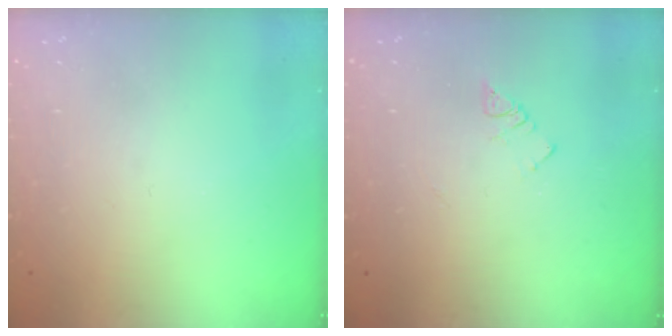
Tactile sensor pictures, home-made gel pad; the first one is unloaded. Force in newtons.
{"total": 4.0, "press": 4.0, "slide": 0.4}